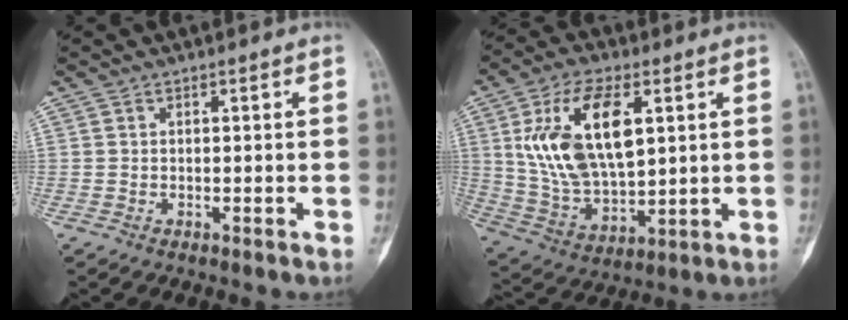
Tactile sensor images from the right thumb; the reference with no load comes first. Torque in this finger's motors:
{"motor_torque": [-1.06, 2.52, 1.48, 0.69, 0.41]}